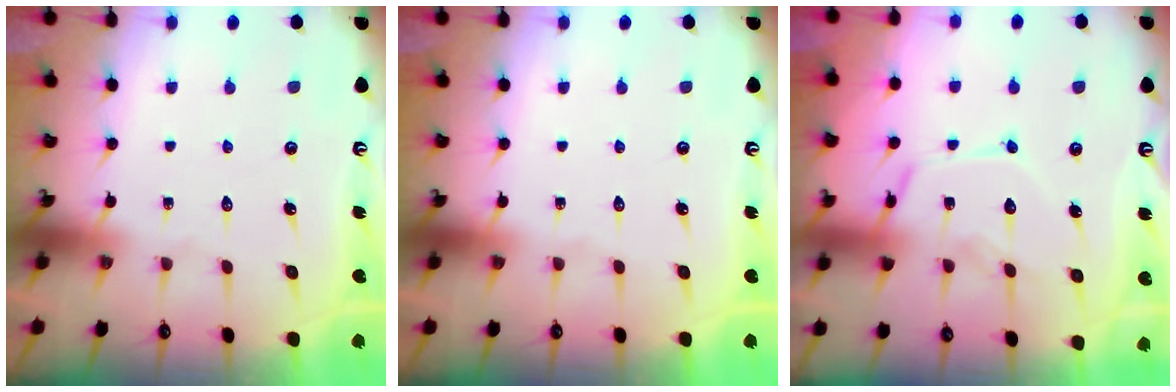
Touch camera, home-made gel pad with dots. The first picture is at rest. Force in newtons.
{"total": 0.0}
{"total": 12.9, "press": 12.8, "slide": 0.9}